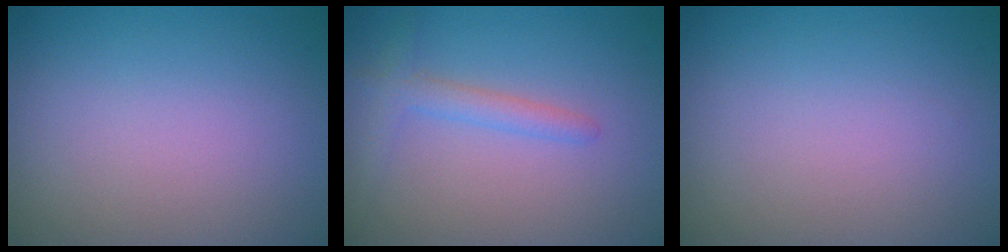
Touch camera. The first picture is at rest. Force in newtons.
{"total": 2.0, "press": 1.9, "slide": 0.2}
{"total": 0.0}